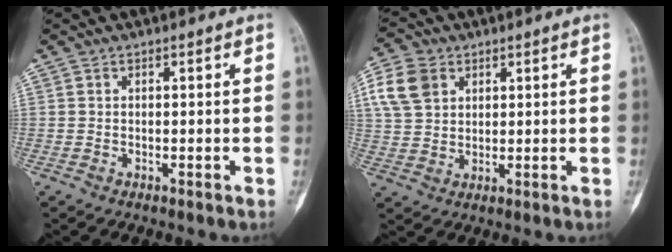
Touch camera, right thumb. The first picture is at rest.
{"total": 8.1, "force": [3.2, 6.1, 4.3], "torque": [-0.077, -0.001, 0.064]}